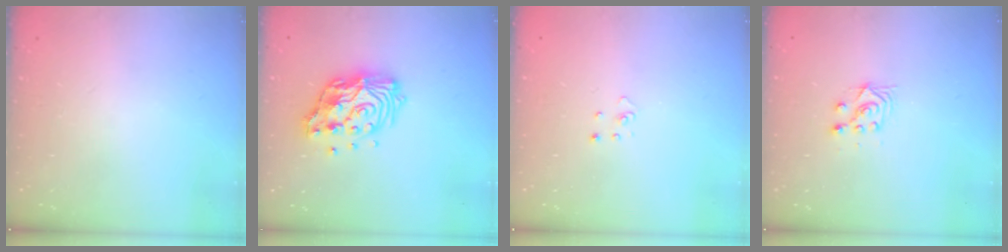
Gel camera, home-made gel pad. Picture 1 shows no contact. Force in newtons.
{"total": 14.9, "press": 14.8, "slide": 1.5}
{"total": 2.2, "press": 2.2, "slide": 0.2}
{"total": 4.9, "press": 4.8, "slide": 1.0}